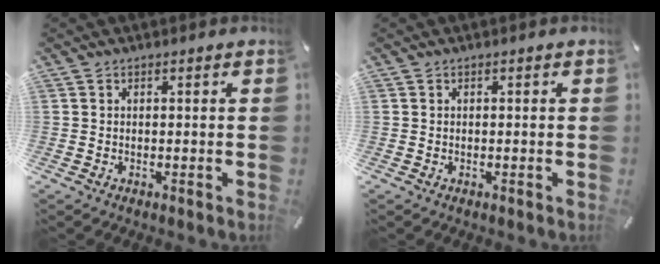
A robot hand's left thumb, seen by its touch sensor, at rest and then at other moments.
{"total": 0.0}